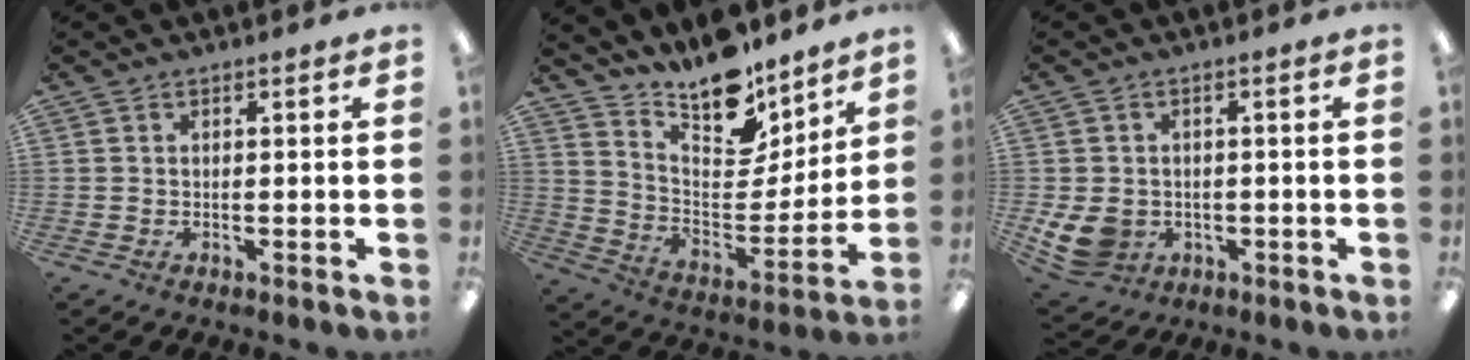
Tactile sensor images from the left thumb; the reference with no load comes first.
{"total": 14.7, "force": [13.2, 4.7, 4.4], "torque": [-0.079, -0.122, 0.234]}
{"total": 7.3, "force": [-1.4, 6.0, 3.9], "torque": [-0.092, 0.006, -0.023]}